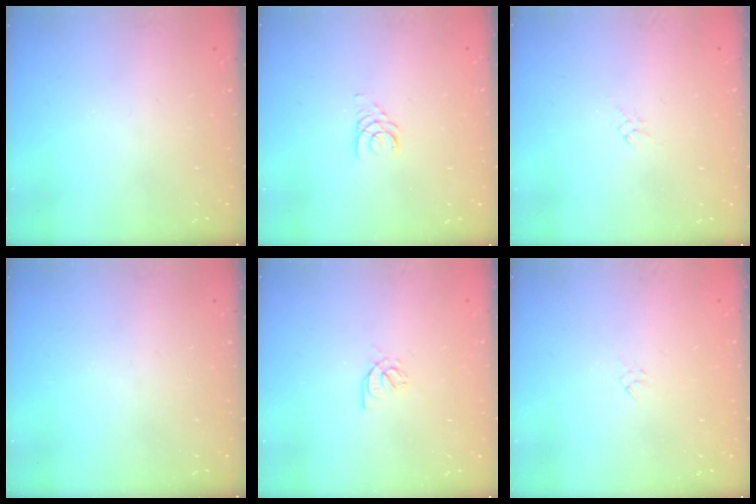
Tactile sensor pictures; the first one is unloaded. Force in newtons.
{"total": 2.5, "press": 2.5, "slide": 0.3}
{"total": 3.1, "press": 3.0, "slide": 0.7}
{"total": 0.0}
{"total": 2.6, "press": 2.6, "slide": 0.4}
{"total": 1.3, "press": 1.3, "slide": 0.4}